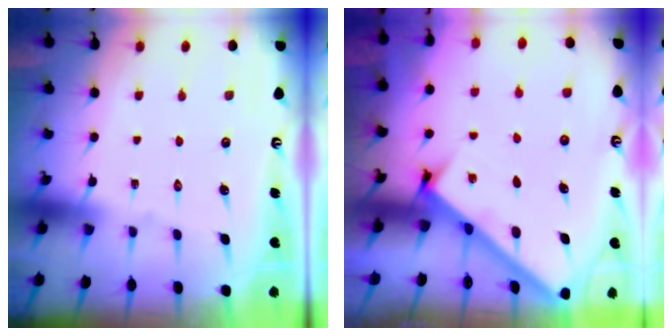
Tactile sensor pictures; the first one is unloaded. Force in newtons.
{"total": 2.6, "press": 2.6, "slide": 0.3}